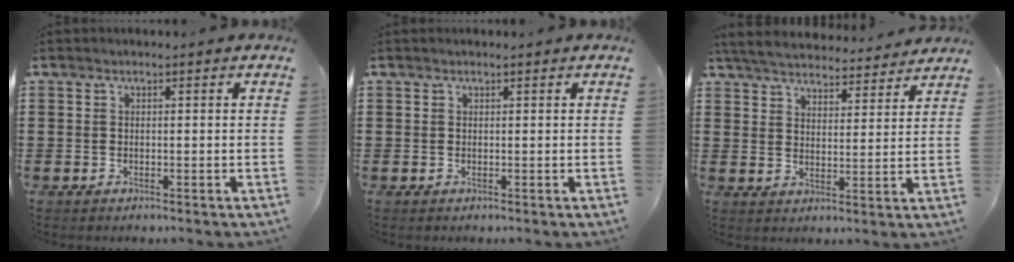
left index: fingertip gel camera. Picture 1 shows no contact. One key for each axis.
{"total": 0.0}
{"total": 5.0, "fx": 4.9, "fy": 0.5, "fz": 0.9, "tx": -0.040, "ty": -0.028, "tz": 0.085}